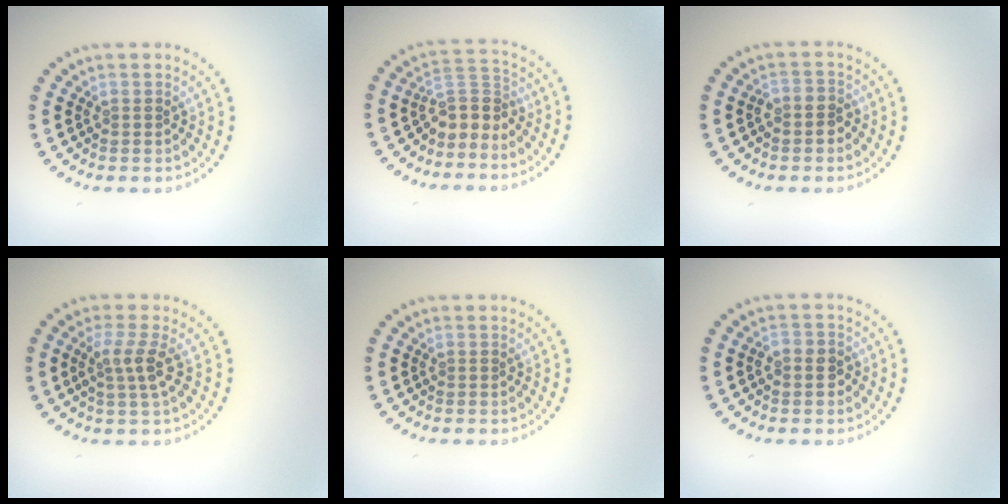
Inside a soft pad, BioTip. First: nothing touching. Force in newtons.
{"total": 2.9, "press": 2.1, "slide": 2.0}
{"total": 1.9, "press": 1.7, "slide": 0.8}
{"total": 2.6, "press": 2.0, "slide": 1.6}
{"total": 0.0}
{"total": 1.4, "press": 1.3, "slide": 0.5}